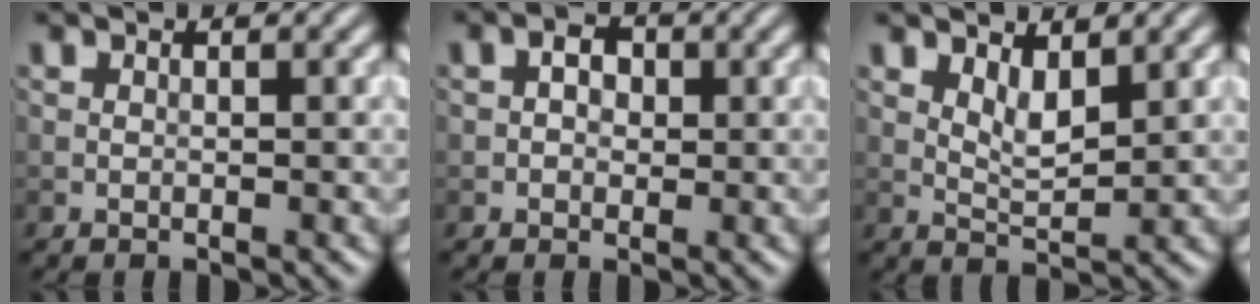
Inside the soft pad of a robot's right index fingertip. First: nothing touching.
{"total": 2.1, "force": [0.3, 1.6, 1.4], "torque": [-0.010, 0.001, -0.010]}
{"total": 2.5, "force": [1.3, 0.9, 1.9], "torque": [-0.037, -0.006, 0.027]}